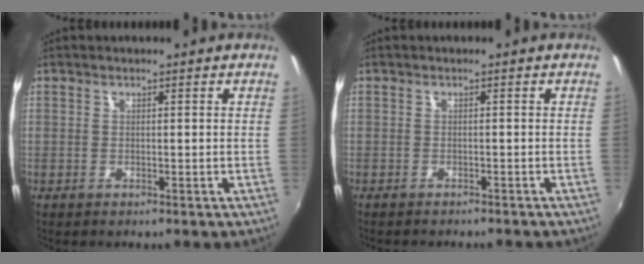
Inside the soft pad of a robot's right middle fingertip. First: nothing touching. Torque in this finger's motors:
{"motor_torque": [1.09, -1.05, 0.10, 0.04]}